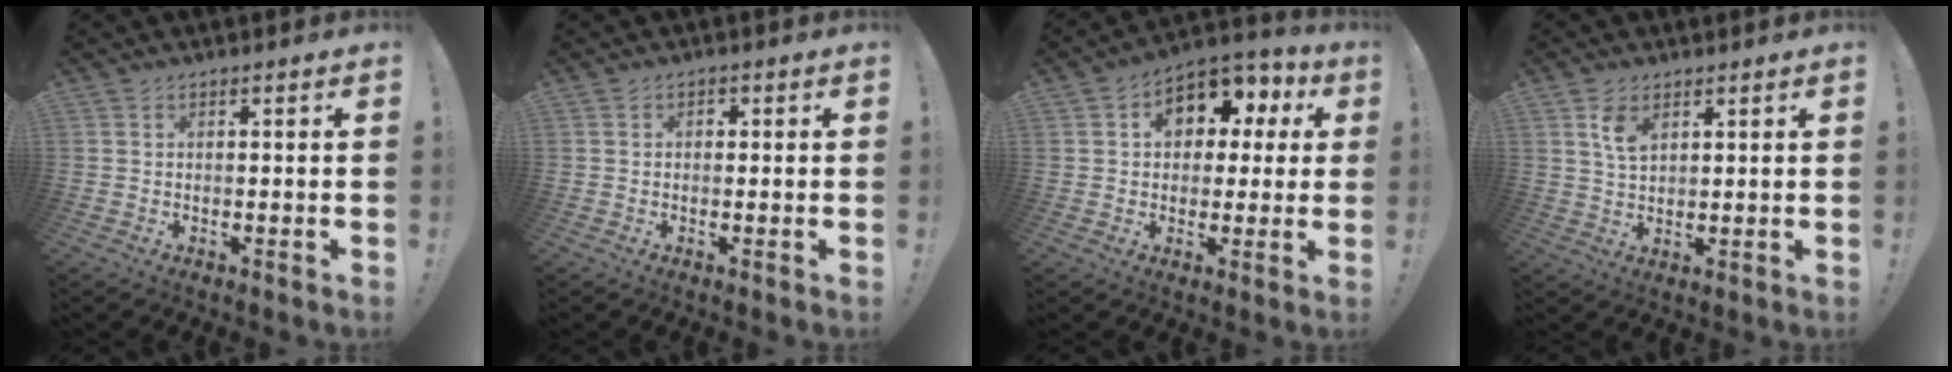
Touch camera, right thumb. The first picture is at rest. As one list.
[{"total": 1.1, "force": [-0.3, 0.9, 0.6], "torque": [-0.009, 0.003, -0.008]}, {"total": 10.8, "force": [3.4, 8.0, 6.4], "torque": [-0.085, -0.013, 0.065]}, {"total": 5.5, "force": [3.0, 3.0, 3.5], "torque": [-0.060, -0.010, 0.053]}]